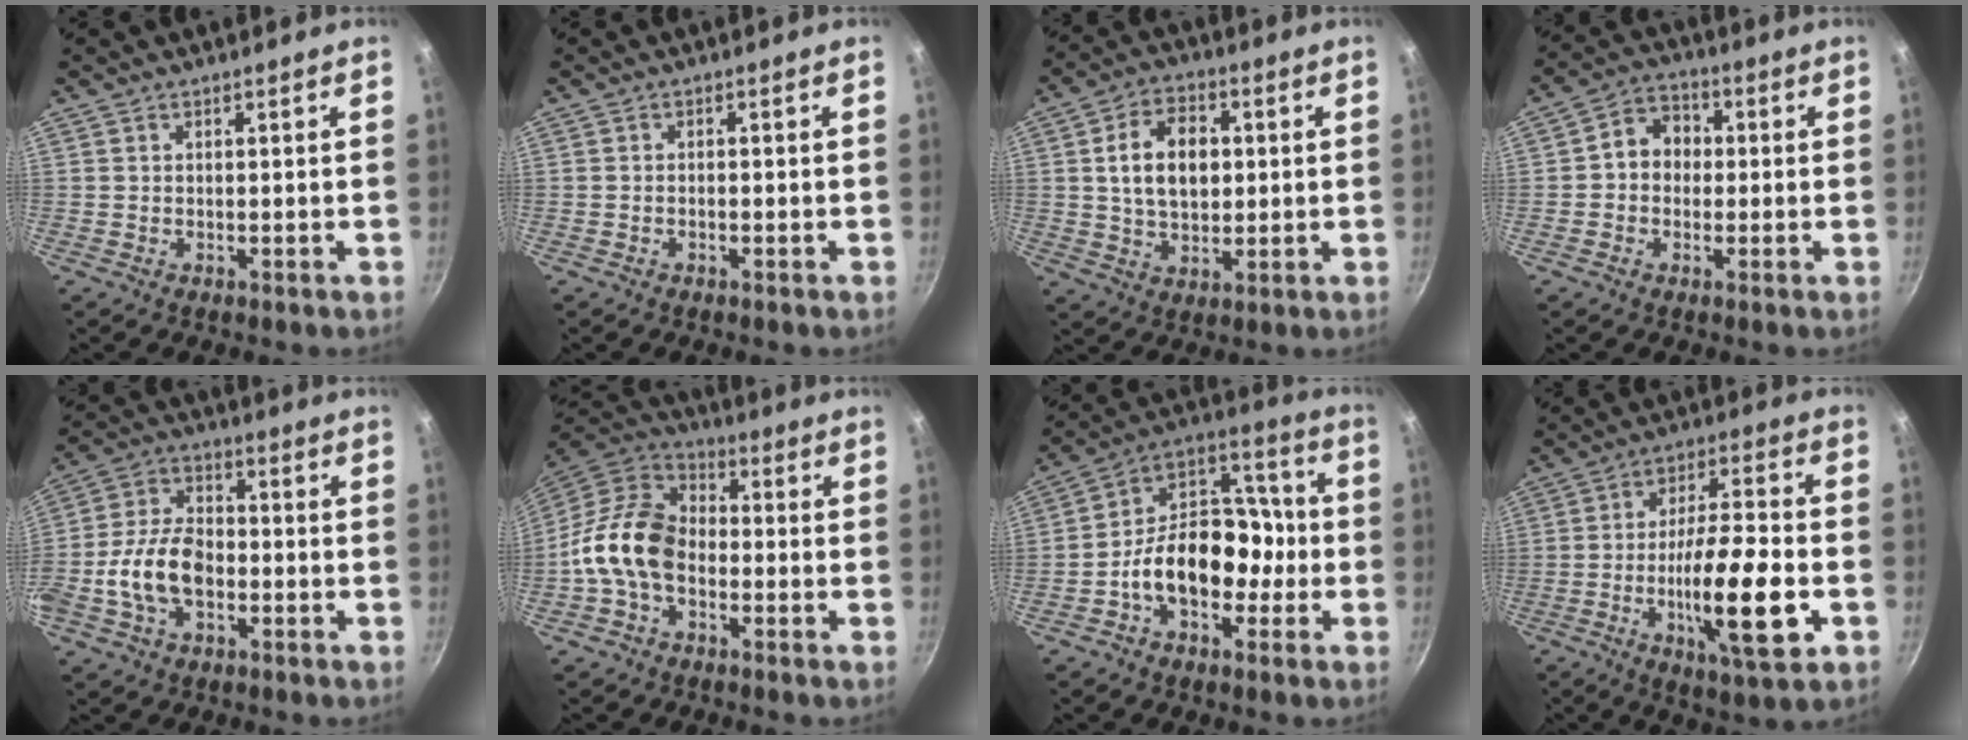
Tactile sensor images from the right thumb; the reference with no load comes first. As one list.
[{"total": 0.7, "force": [-0.4, 0.3, 0.4], "torque": [-0.010, 0.006, -0.009]}, {"total": 11.5, "force": [1.5, 7.8, 8.3], "torque": [-0.120, 0.006, 0.024]}, {"total": 7.0, "force": [0.0, 5.9, 3.7], "torque": [-0.027, 0.017, -0.015]}, {"total": 12.6, "force": [-3.1, 8.1, 9.1], "torque": [-0.160, 0.033, -0.067]}, {"total": 13.6, "force": [-3.1, 9.4, 9.4], "torque": [-0.144, 0.040, -0.081]}, {"total": 14.7, "force": [-3.8, 10.1, 10.0], "torque": [-0.100, 0.064, -0.072]}, {"total": 17.7, "force": [-5.0, 4.7, 16.3], "torque": [-0.266, 0.022, -0.081]}]